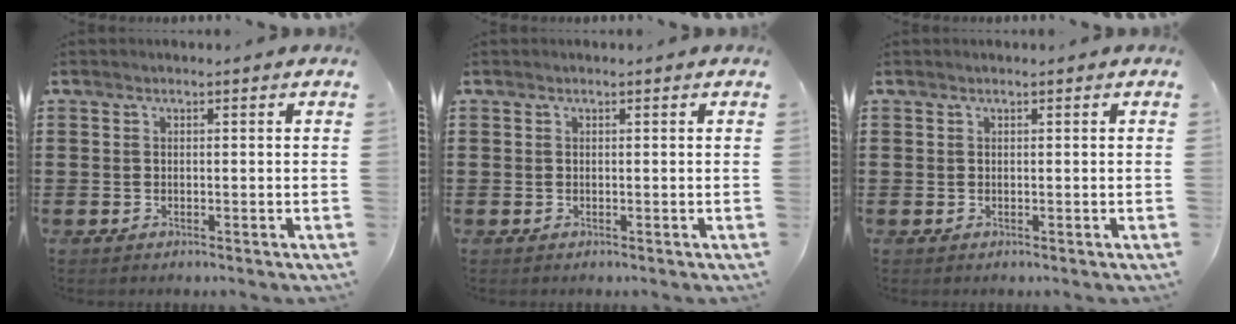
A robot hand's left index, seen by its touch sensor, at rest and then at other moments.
{"total": 0.0}
{"total": 0.0}